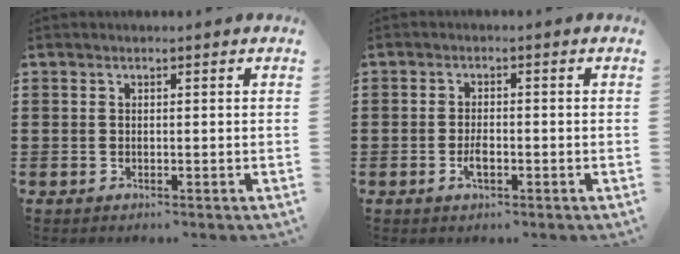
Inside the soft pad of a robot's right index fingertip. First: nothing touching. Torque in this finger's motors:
{"motor_torque": [1.30, 0.84, 0.20, 0.08]}